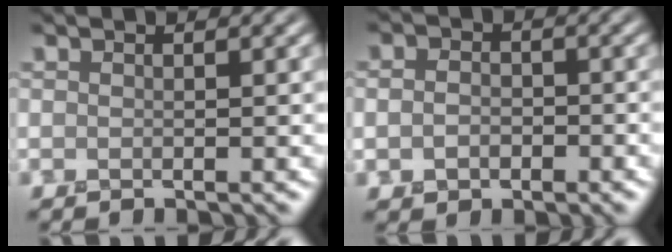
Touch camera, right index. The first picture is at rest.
{"total": 2.3, "force": [-0.5, 1.8, 1.3], "torque": [-0.023, -0.002, -0.015]}